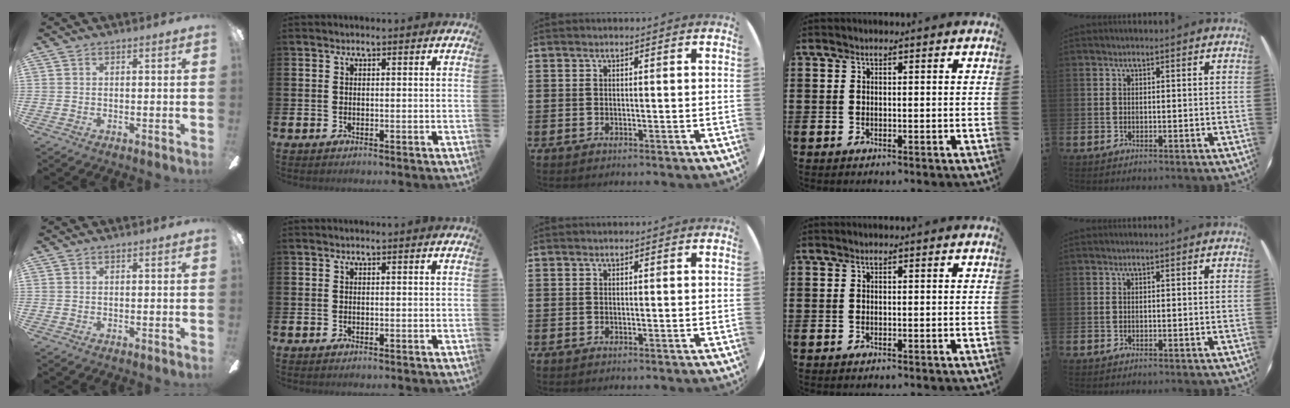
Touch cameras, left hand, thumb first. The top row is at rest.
{}